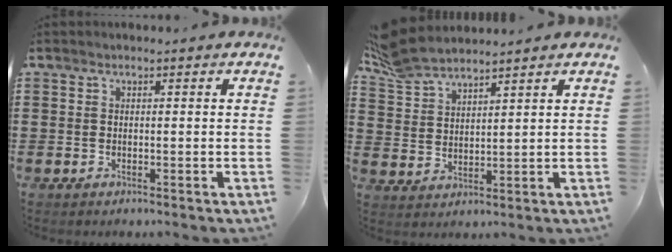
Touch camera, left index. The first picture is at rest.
{"total": 5.8, "force": [5.5, 1.1, 1.7], "torque": [-0.055, -0.014, 0.102]}